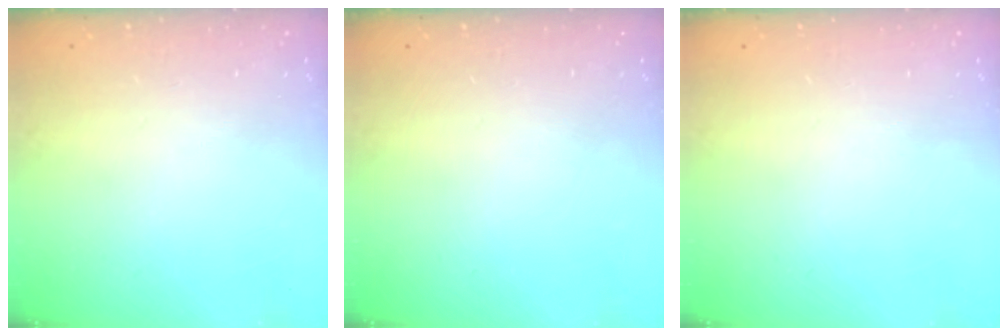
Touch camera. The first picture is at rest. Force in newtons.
{"total": 0.0}
{"total": 0.0}